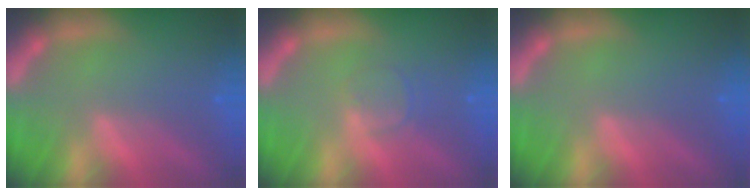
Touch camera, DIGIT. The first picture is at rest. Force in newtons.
{"total": 1.9}
{"total": 0.0}